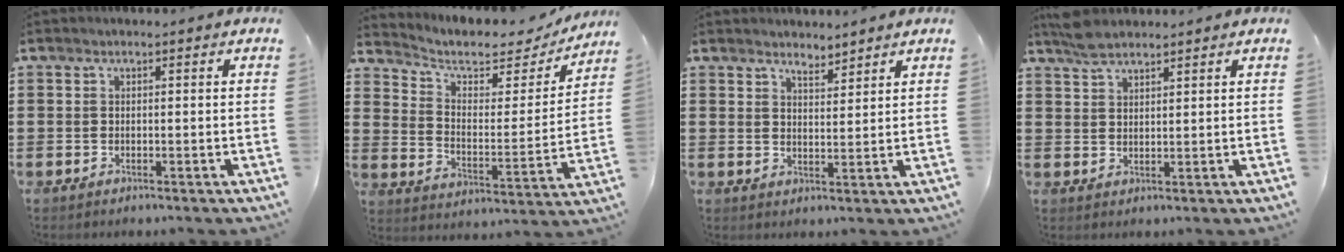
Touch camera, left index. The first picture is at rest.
{"total": 5.2, "force": [4.1, 2.4, 2.1], "torque": [-0.056, -0.023, 0.065]}
{"total": 2.7, "force": [2.7, 0.4, 0.2], "torque": [-0.011, -0.003, 0.052]}
{"total": 3.7, "force": [3.2, 1.2, 1.5], "torque": [-0.038, 0.002, 0.060]}